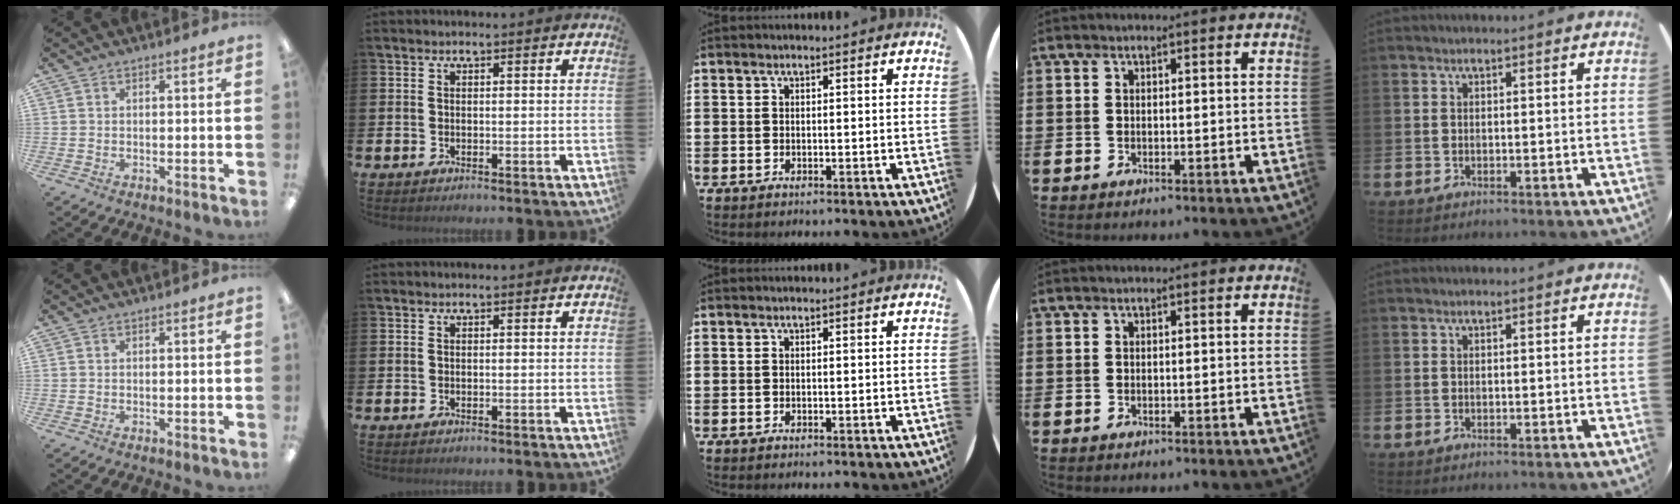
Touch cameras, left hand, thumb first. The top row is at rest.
{}